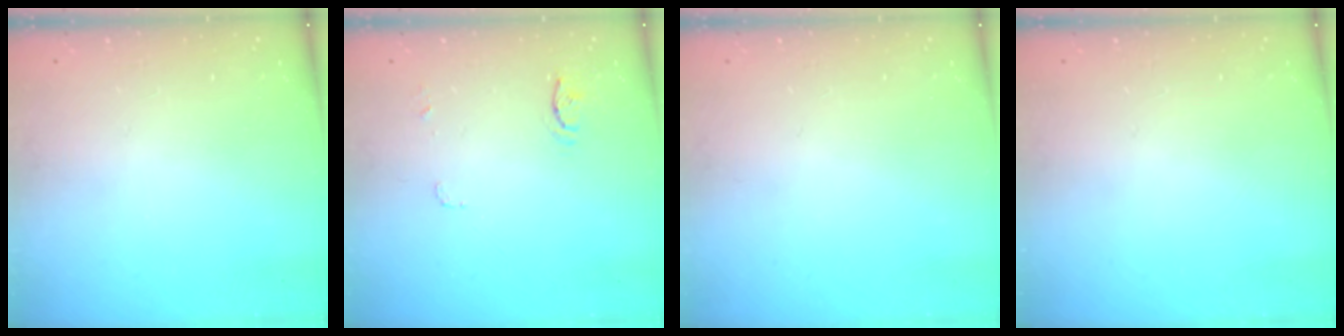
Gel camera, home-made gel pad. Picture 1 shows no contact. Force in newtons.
{"total": 5.5, "press": 5.4, "slide": 0.4}
{"total": 0.0}
{"total": 0.0}